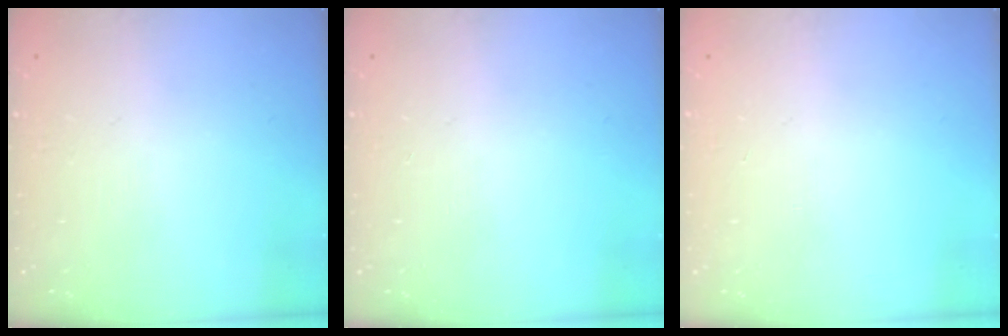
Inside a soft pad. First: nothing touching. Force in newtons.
{"total": 0.0}
{"total": 0.0}